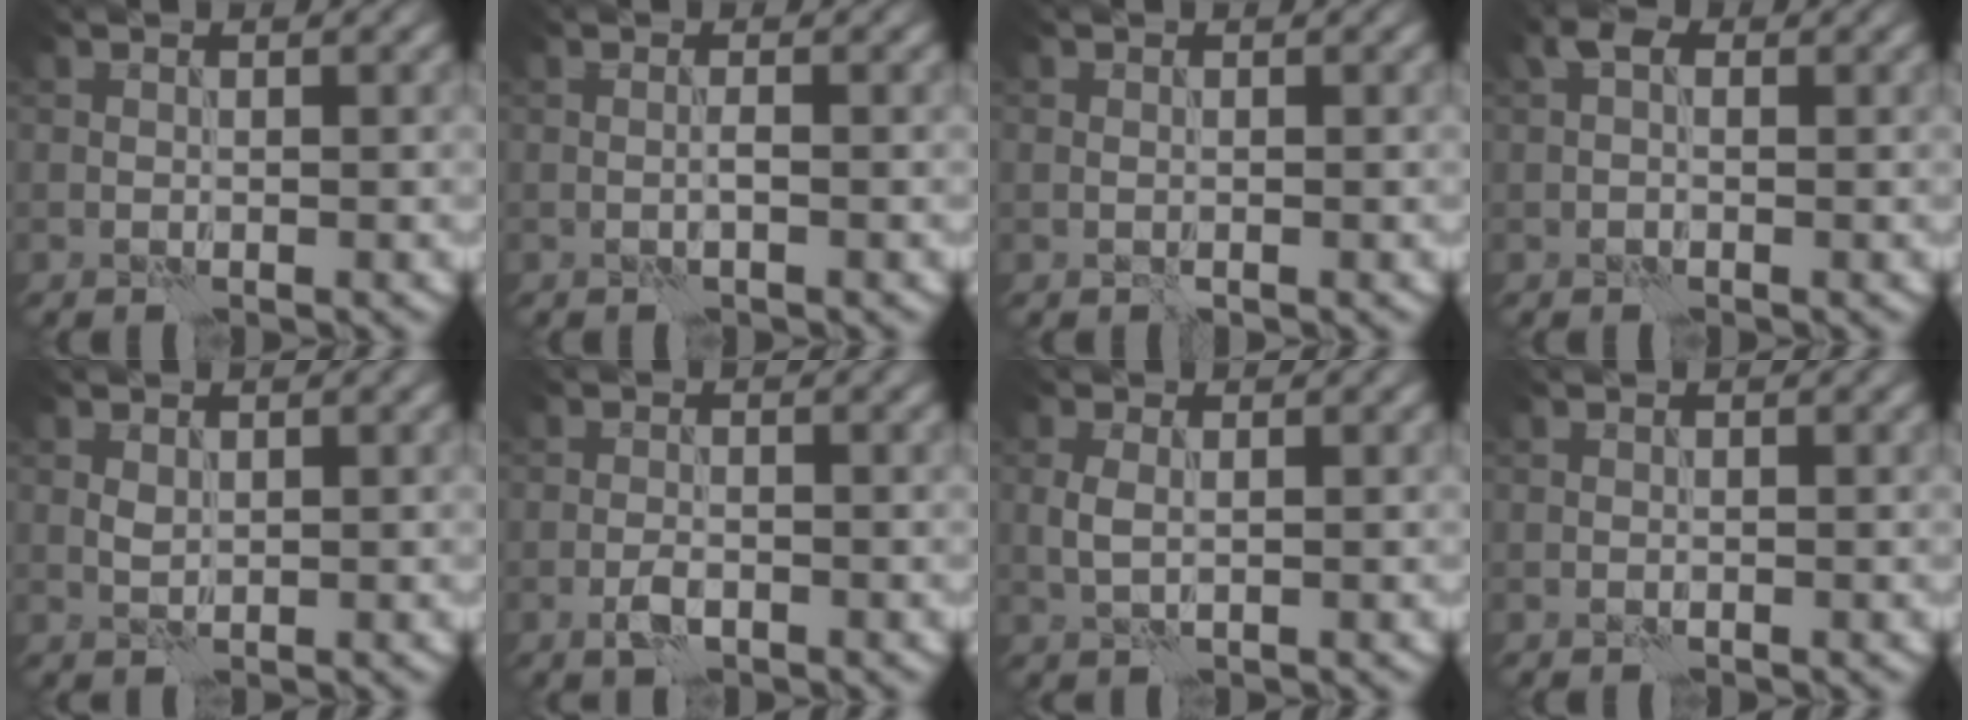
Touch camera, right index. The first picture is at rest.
{"total": 0.8, "force": [-0.4, 0.0, 0.7], "torque": [-0.014, 0.000, -0.009]}
{"total": 0.0}
{"total": 1.4, "force": [0.2, 0.9, 1.1], "torque": [-0.018, 0.008, -0.004]}
{"total": 0.9, "force": [0.4, 0.5, 0.6], "torque": [-0.014, 0.000, 0.011]}
{"total": 1.7, "force": [-0.9, 0.7, 1.2], "torque": [-0.025, 0.000, -0.021]}
{"total": 1.6, "force": [0.1, 0.8, 1.4], "torque": [-0.034, 0.000, 0.004]}
{"total": 0.0}